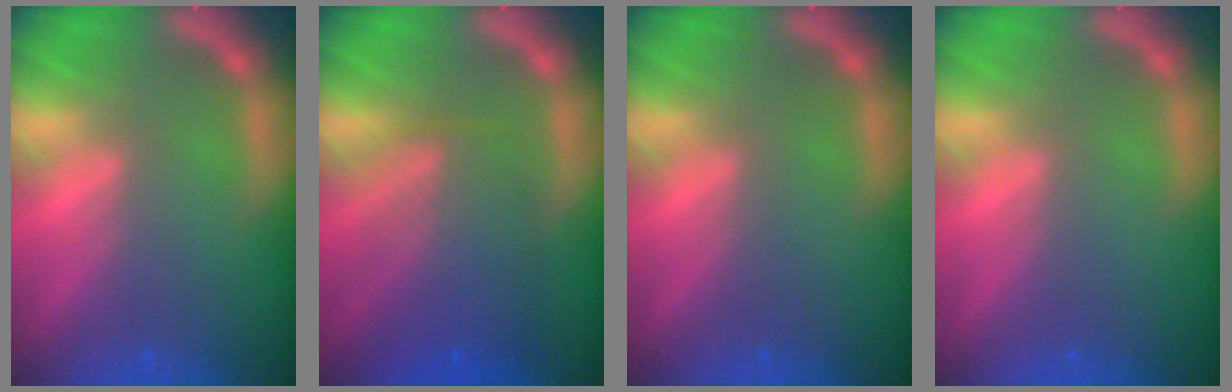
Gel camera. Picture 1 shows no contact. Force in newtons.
{"total": 7.1}
{"total": 0.0}
{"total": 0.0}